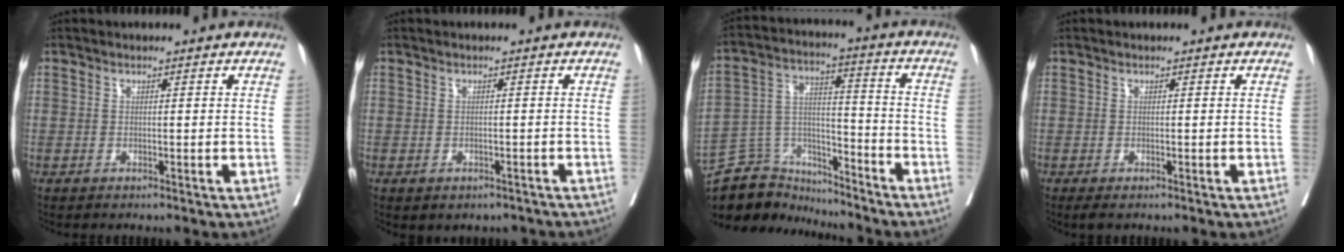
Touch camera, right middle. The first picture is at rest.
{"total": 3.8, "force": [-2.9, 2.0, 1.4], "torque": [-0.017, 0.012, -0.028]}
{"total": 12.7, "force": [-11.9, 4.2, 0.9], "torque": [-0.020, 0.055, -0.209]}
{"total": 1.0, "force": [-0.5, 0.5, 0.7], "torque": [-0.010, -0.003, -0.004]}